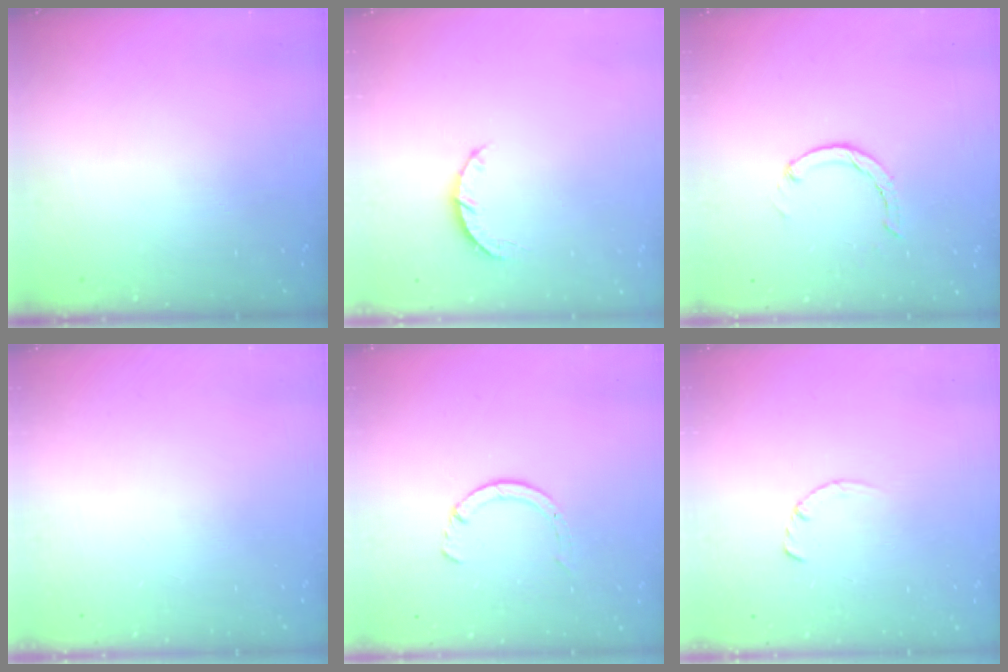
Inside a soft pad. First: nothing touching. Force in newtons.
{"total": 3.7, "press": 3.7, "slide": 0.4}
{"total": 1.0, "press": 0.9, "slide": 0.3}
{"total": 0.0}
{"total": 2.8, "press": 2.8, "slide": 0.4}
{"total": 2.8, "press": 2.8, "slide": 0.4}